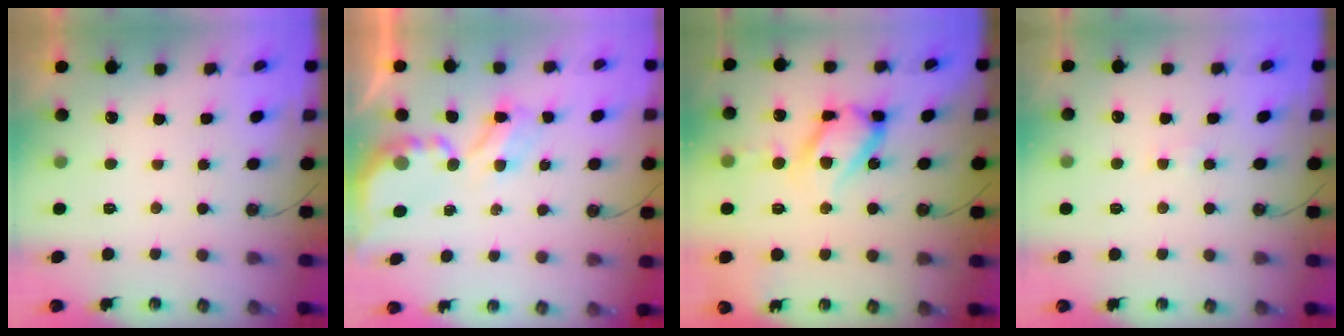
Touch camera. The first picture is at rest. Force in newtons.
{"total": 3.7, "press": 3.7, "slide": 0.2}
{"total": 15.8, "press": 15.8, "slide": 1.4}
{"total": 1.7, "press": 1.7, "slide": 0.2}